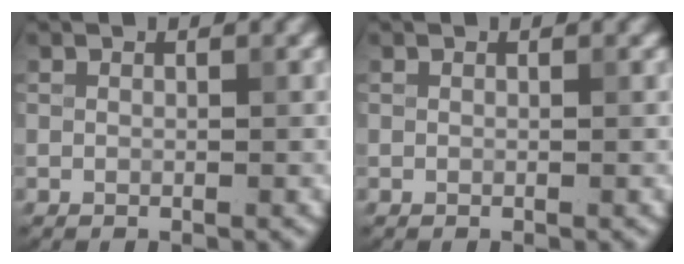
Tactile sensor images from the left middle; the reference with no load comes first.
{"total": 0.0}